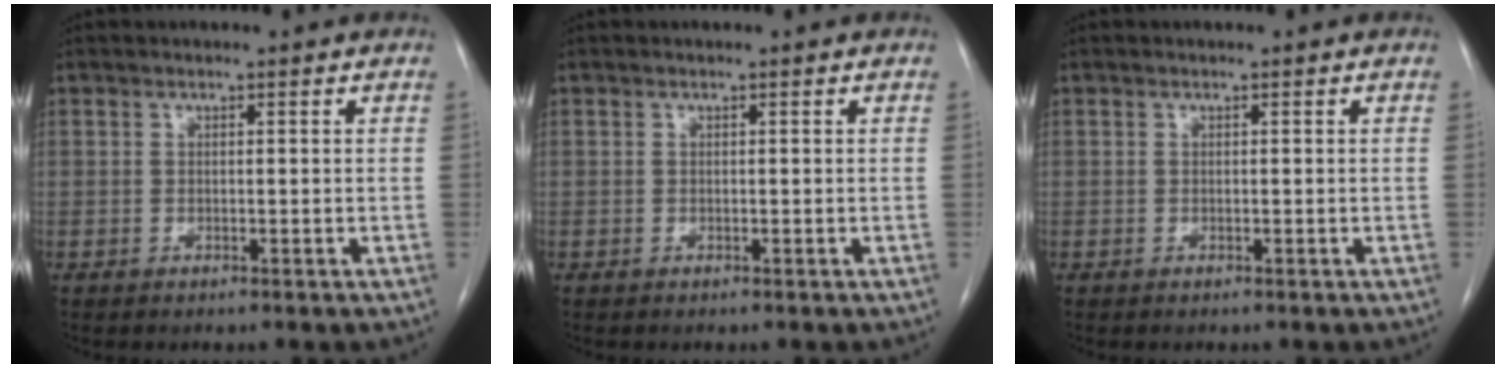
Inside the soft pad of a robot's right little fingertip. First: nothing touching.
{"total": 0.0}
{"total": 0.0}